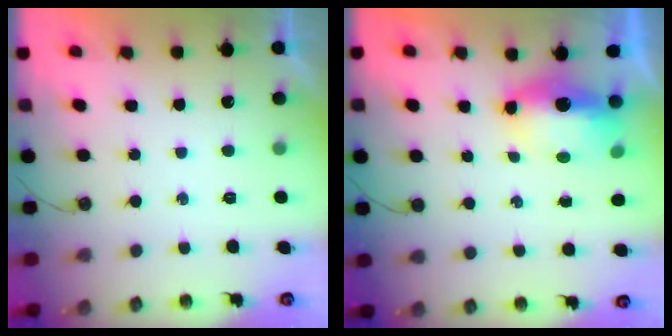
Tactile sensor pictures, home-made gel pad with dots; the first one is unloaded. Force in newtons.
{"total": 6.8, "press": 6.7, "slide": 1.1}